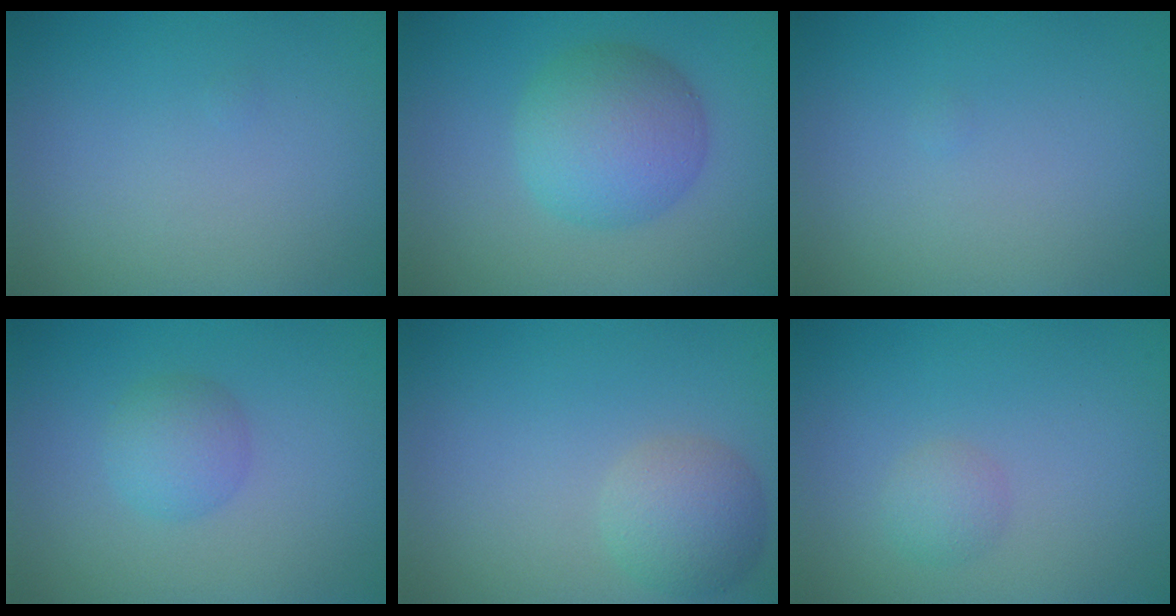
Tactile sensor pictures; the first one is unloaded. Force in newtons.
{"total": 5.6, "press": 5.6, "slide": 0.1}
{"total": 0.0}
{"total": 2.3, "press": 2.3, "slide": 0.1}
{"total": 3.3, "press": 3.2, "slide": 0.3}
{"total": 1.4, "press": 1.4, "slide": 0.0}